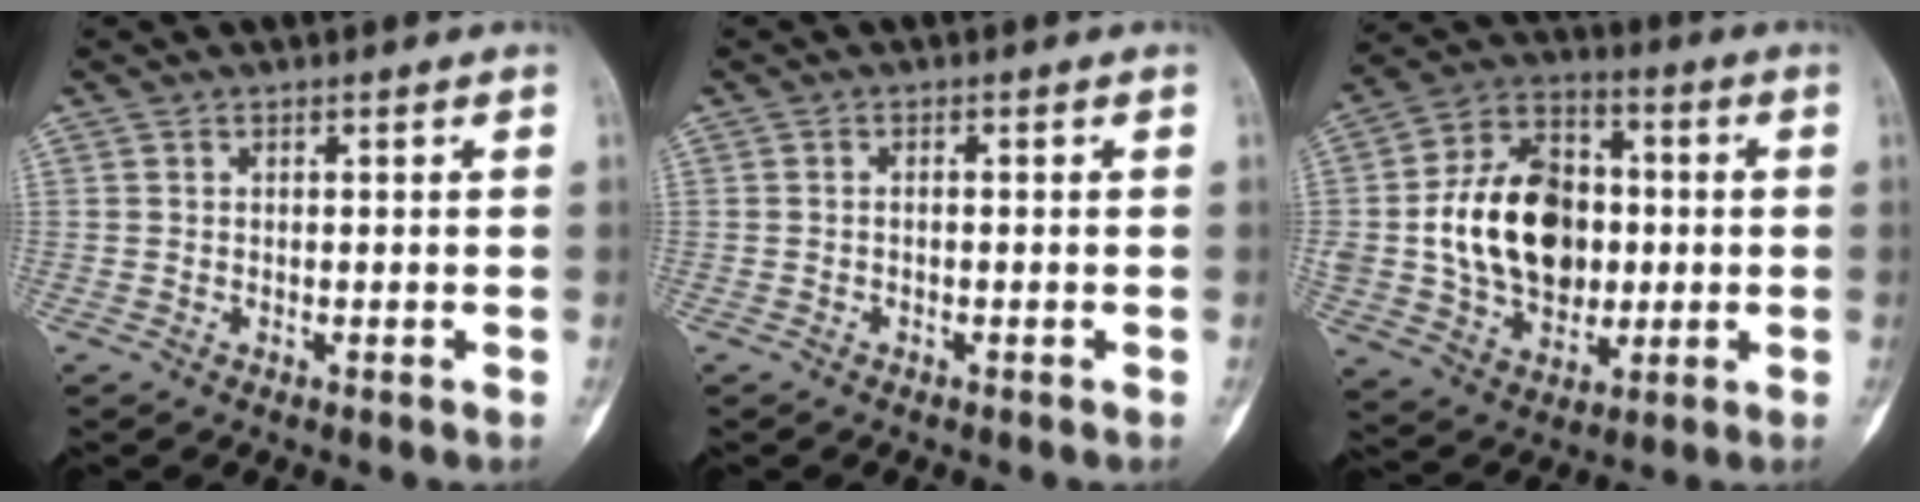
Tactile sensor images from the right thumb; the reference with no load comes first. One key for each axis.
{"total": 0.6, "fx": -0.3, "fy": 0.2, "fz": 0.5, "tx": -0.009, "ty": 0.004, "tz": -0.005}
{"total": 20.2, "fx": 0.2, "fy": 14.7, "fz": 13.9, "tx": -0.210, "ty": 0.020, "tz": 0.014}